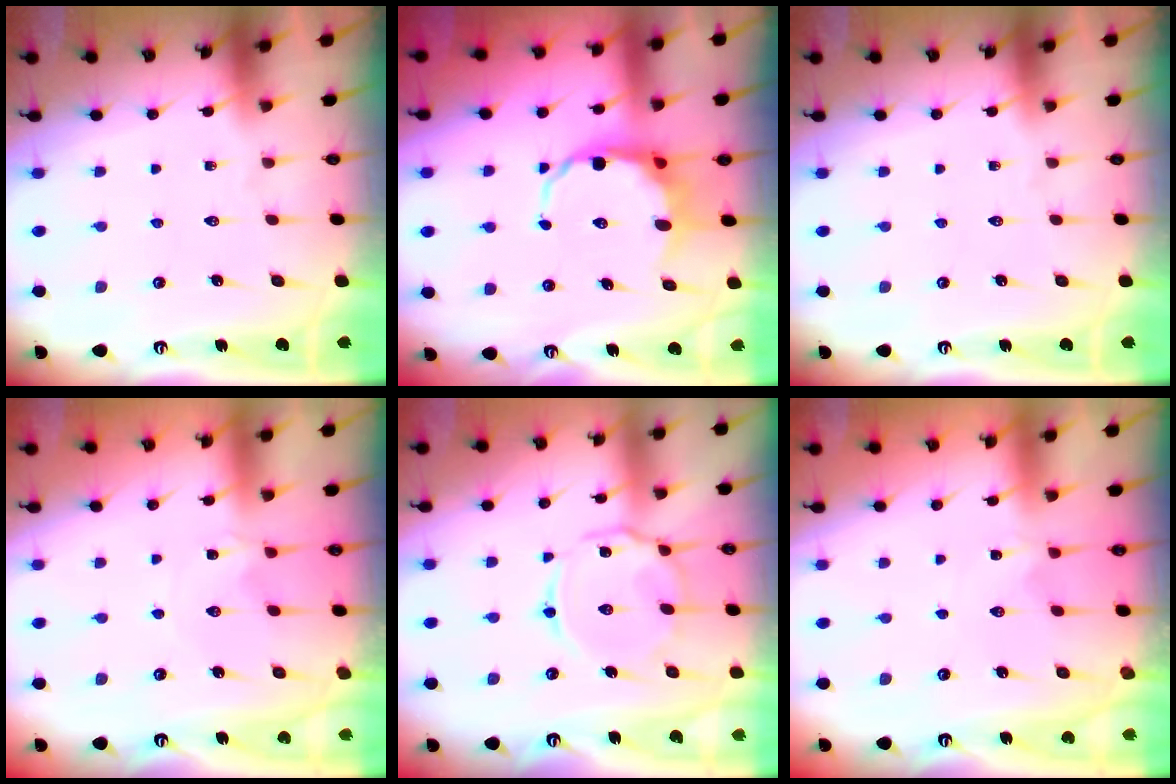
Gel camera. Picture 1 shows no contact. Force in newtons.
{"total": 7.4, "press": 7.0, "slide": 2.2}
{"total": 0.0}
{"total": 0.0}
{"total": 10.0, "press": 10.0, "slide": 0.8}
{"total": 0.7, "press": 0.6, "slide": 0.3}